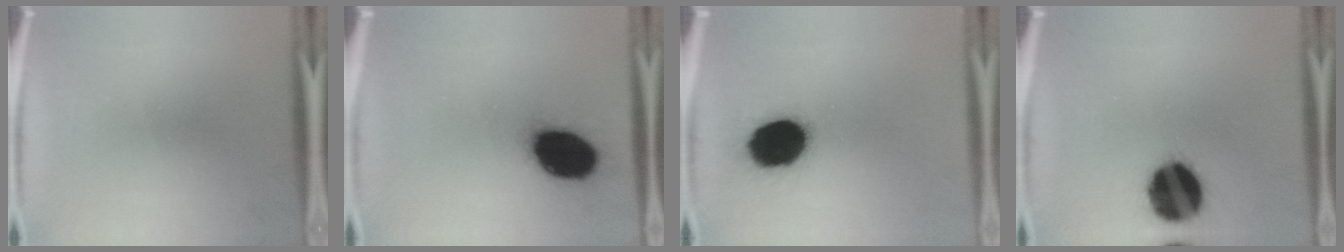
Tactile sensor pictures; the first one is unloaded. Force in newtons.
{"total": 19.0}
{"total": 18.0}
{"total": 18.5}